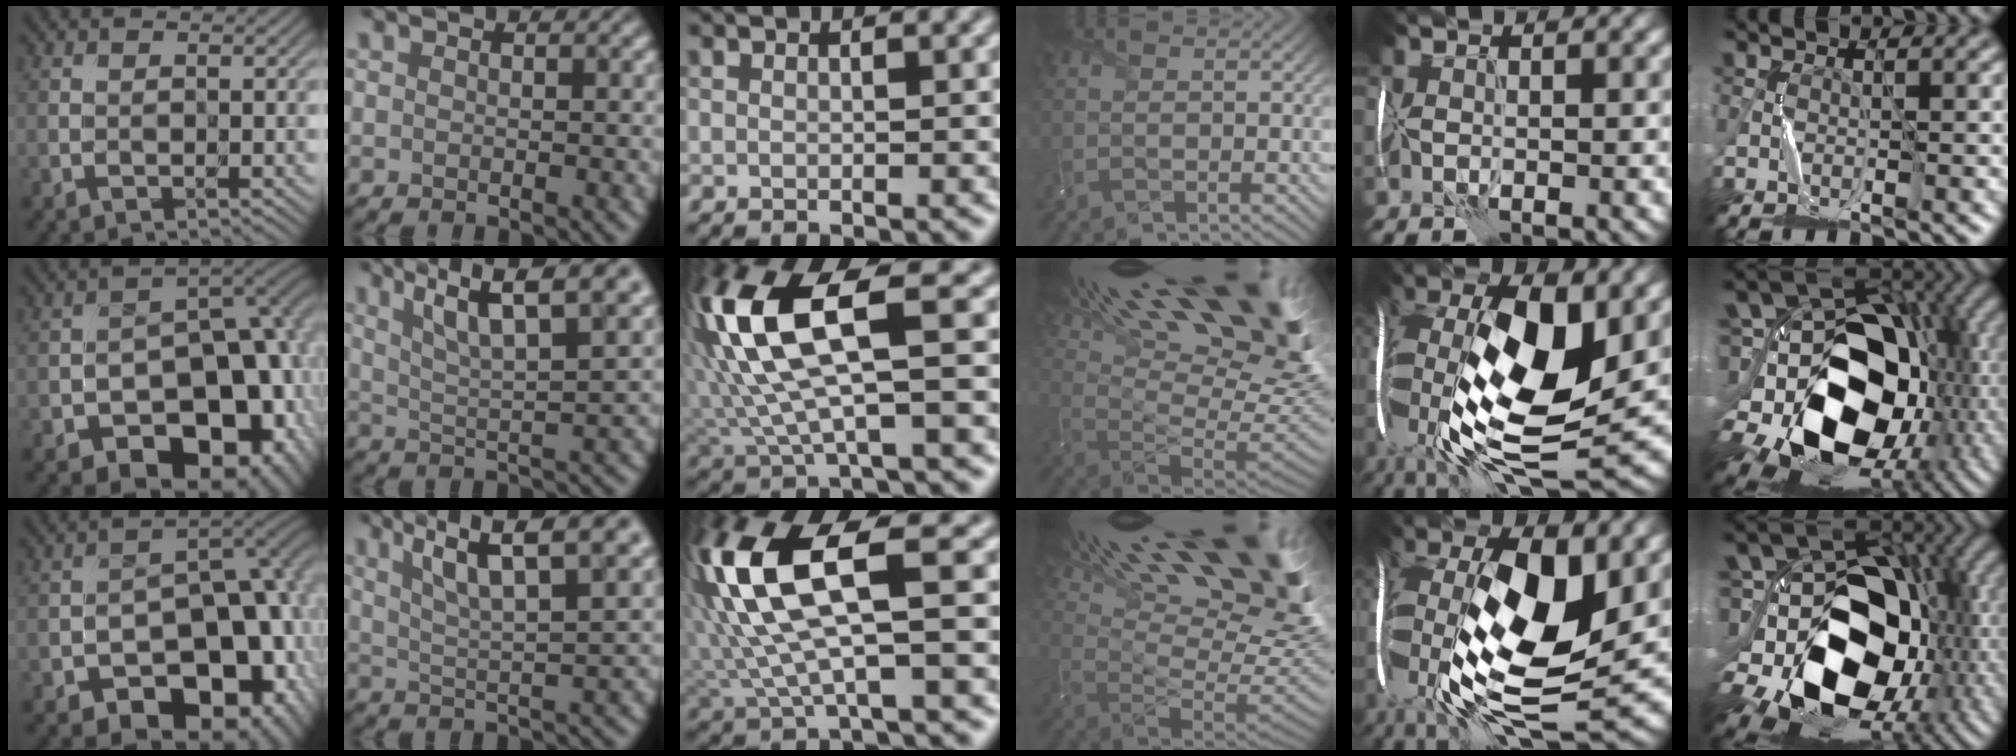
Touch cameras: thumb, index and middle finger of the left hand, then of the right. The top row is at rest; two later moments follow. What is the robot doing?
{"motion": "wrap", "object": "ribbon"}